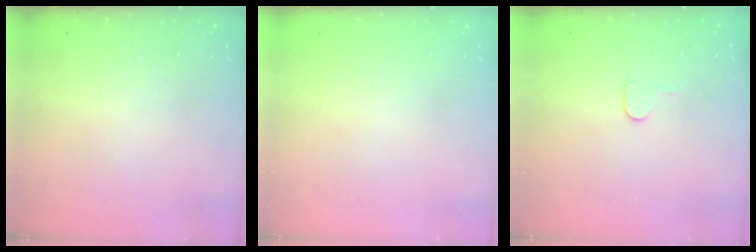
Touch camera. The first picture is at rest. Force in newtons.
{"total": 0.0}
{"total": 4.0, "press": 4.0, "slide": 0.5}